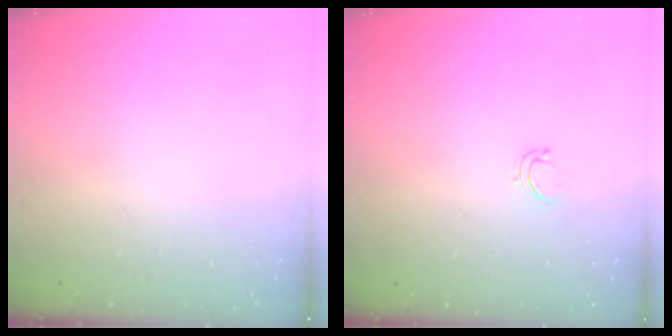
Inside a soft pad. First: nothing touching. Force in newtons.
{"total": 3.3, "press": 3.2, "slide": 0.3}